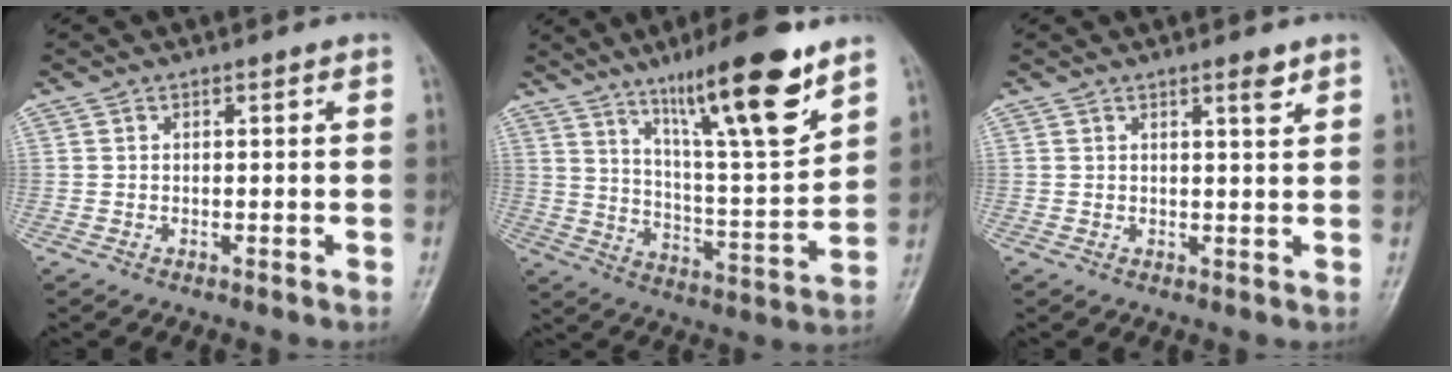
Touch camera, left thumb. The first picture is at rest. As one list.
[{"total": 18.9, "force": [12.0, 3.0, 14.3], "torque": [-0.208, -0.065, 0.202]}, {"total": 2.4, "force": [1.6, 0.4, 1.7], "torque": [-0.023, -0.011, 0.025]}]